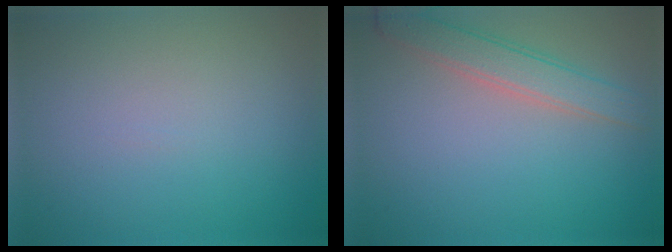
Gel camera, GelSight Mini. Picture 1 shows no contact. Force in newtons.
{"total": 3.1, "press": 3.0, "slide": 0.2}